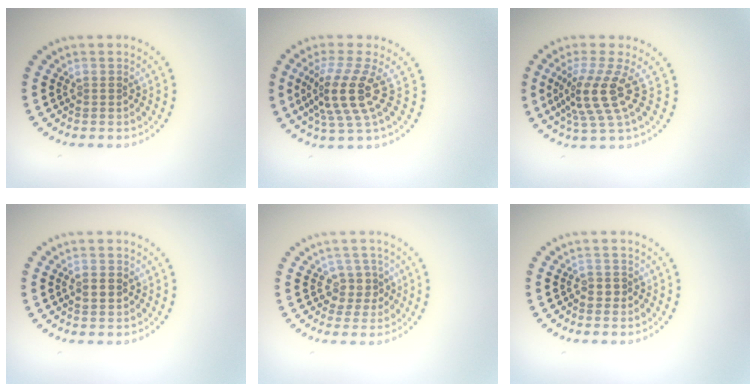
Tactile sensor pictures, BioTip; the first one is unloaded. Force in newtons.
{"total": 4.6, "press": 3.4, "slide": 3.1}
{"total": 4.3, "press": 3.1, "slide": 3.0}
{"total": 2.1, "press": 2.1, "slide": 0.1}
{"total": 2.2, "press": 1.9, "slide": 1.1}
{"total": 0.7, "press": 0.5, "slide": 0.4}